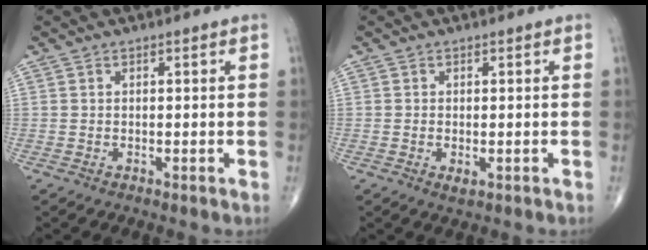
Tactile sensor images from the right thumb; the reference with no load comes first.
{"total": 1.4, "force": [-0.4, 0.6, 1.2], "torque": [-0.019, -0.003, -0.005]}